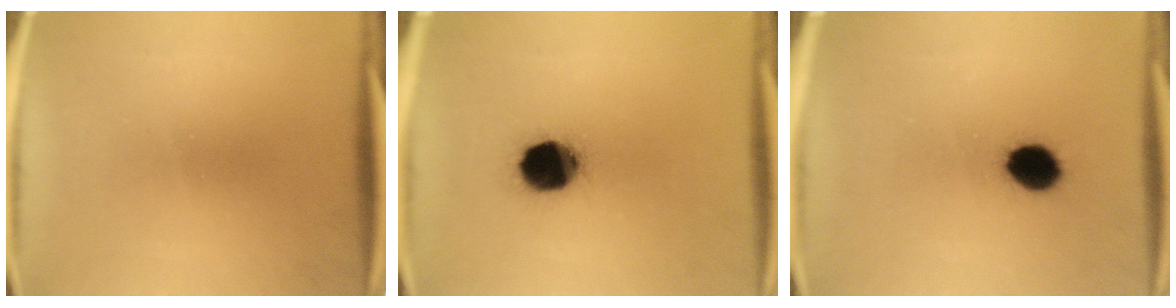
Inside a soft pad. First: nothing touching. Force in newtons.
{"total": 13.4}
{"total": 6.4}